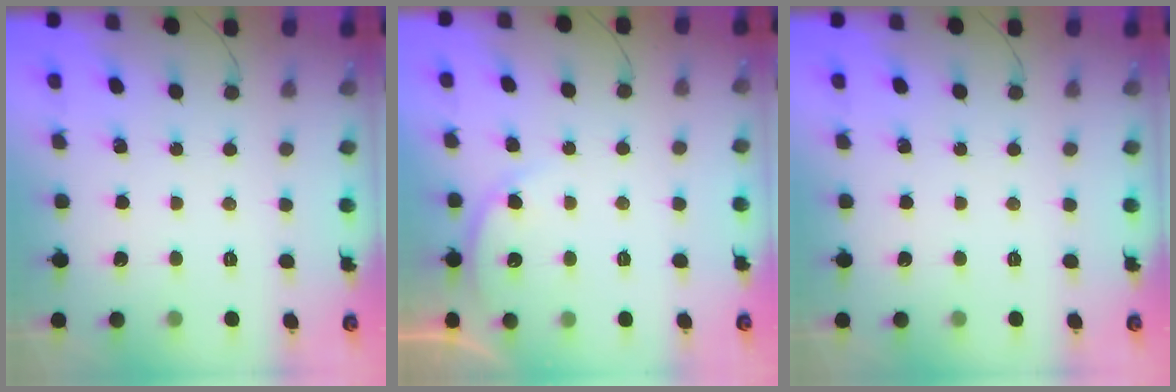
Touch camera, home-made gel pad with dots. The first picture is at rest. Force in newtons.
{"total": 4.2, "press": 4.1, "slide": 0.5}
{"total": 0.0}